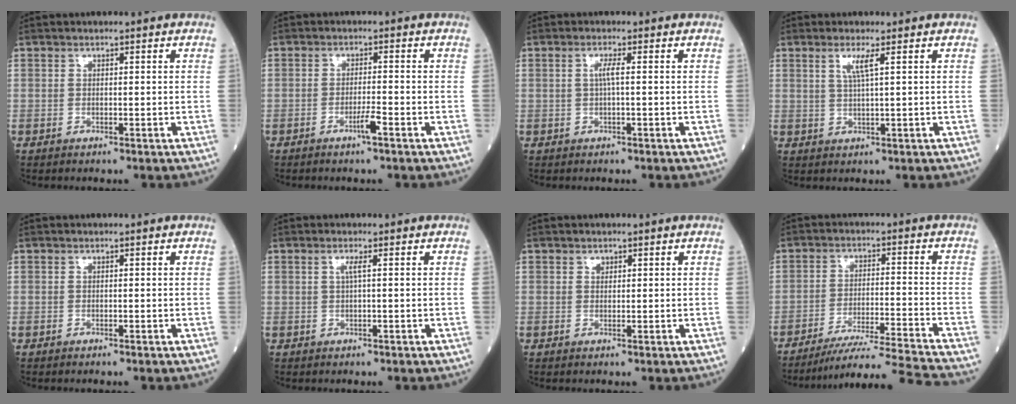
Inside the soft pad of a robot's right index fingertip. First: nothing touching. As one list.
[{"total": 2.3, "force": [-1.4, -0.3, 1.8], "torque": [-0.035, -0.002, -0.026]}, {"total": 1.7, "force": [0.1, -0.1, 1.7], "torque": [-0.035, 0.002, 0.000]}, {"total": 2.8, "force": [1.2, -0.4, 2.5], "torque": [-0.053, -0.001, 0.024]}, {"total": 0.0}, {"total": 1.1, "force": [0.2, -0.2, 1.1], "torque": [-0.024, 0.002, 0.003]}, {"total": 0.7, "force": [0.4, 0.5, 0.2], "torque": [0.000, -0.003, 0.005]}, {"total": 14.2, "force": [-13.0, -2.8, 4.8], "torque": [-0.062, -0.023, -0.206]}]